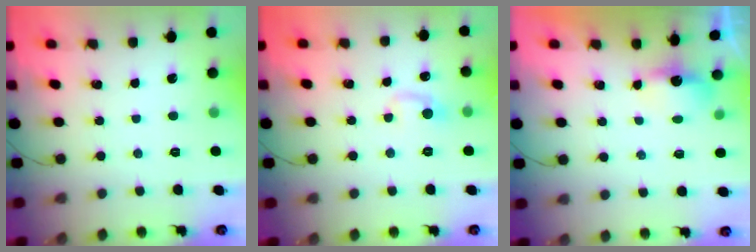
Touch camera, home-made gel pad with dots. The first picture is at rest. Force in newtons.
{"total": 4.8, "press": 4.5, "slide": 1.5}
{"total": 6.4, "press": 4.0, "slide": 5.0}